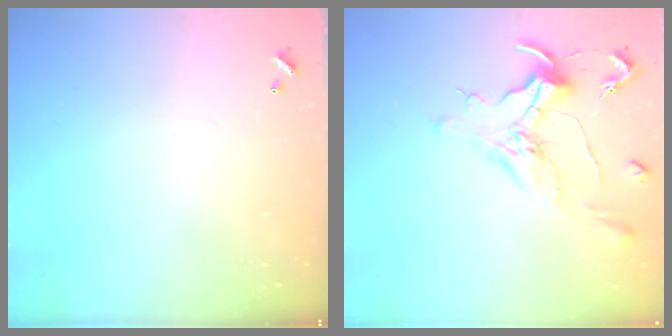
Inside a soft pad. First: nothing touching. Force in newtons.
{"total": 1.8, "press": 1.5, "slide": 0.9}